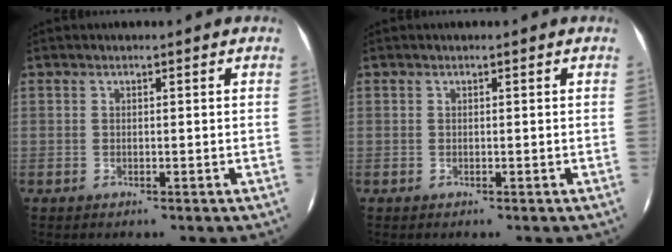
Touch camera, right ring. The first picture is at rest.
{"total": 0.0}